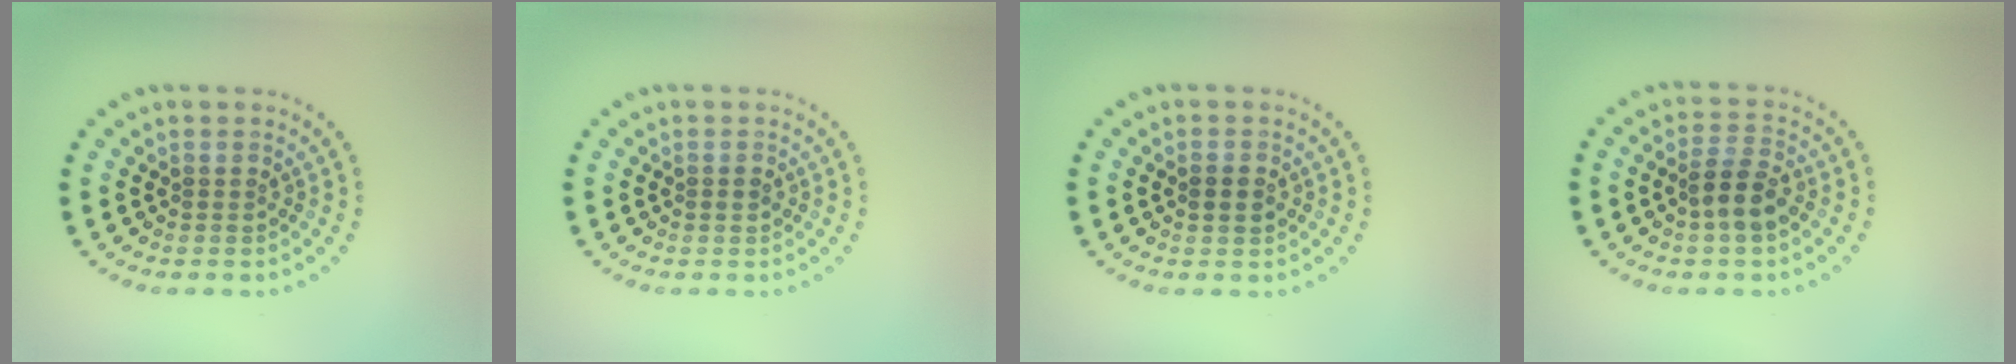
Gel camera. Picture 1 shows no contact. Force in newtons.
{"total": 0.7, "press": 0.7, "slide": 0.1}
{"total": 1.8, "press": 1.8, "slide": 0.2}
{"total": 3.4, "press": 3.2, "slide": 1.1}